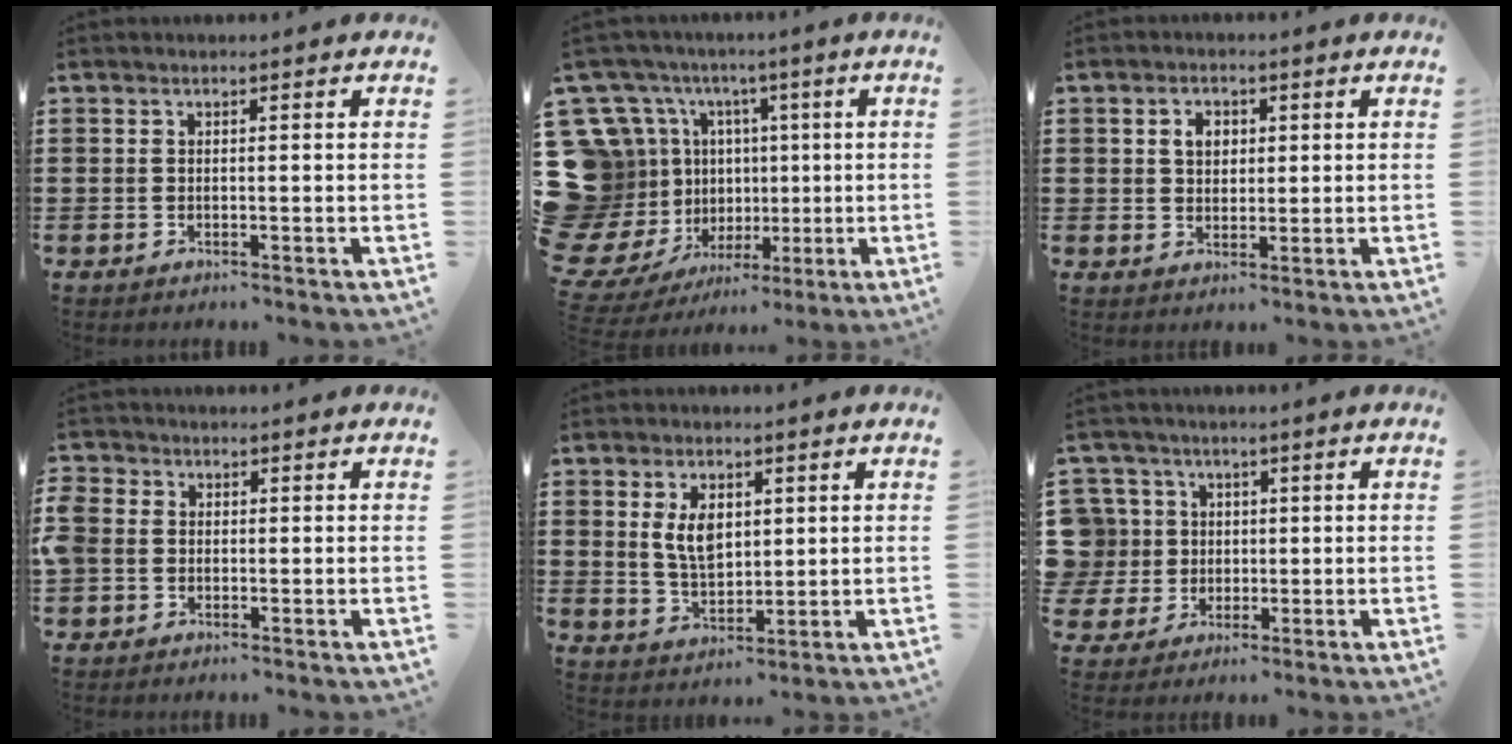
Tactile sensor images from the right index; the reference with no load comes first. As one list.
[{"total": 14.1, "force": [0.8, 14.0, 1.9], "torque": [-0.115, -0.027, 0.070]}, {"total": 3.0, "force": [0.8, 2.3, 1.8], "torque": [-0.044, 0.013, 0.012]}, {"total": 2.2, "force": [-0.7, 1.9, 1.0], "torque": [-0.038, 0.002, -0.020]}, {"total": 5.7, "force": [1.6, 3.3, 4.4], "torque": [-0.088, 0.007, 0.025]}, {"total": 6.6, "force": [0.8, 6.4, 1.1], "torque": [-0.069, 0.013, 0.014]}]